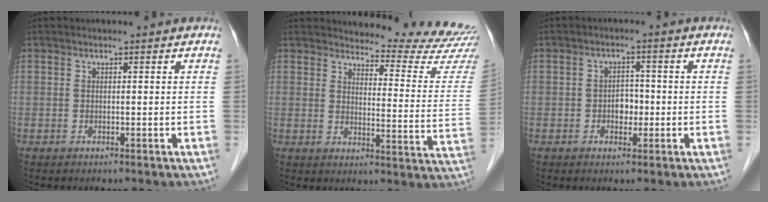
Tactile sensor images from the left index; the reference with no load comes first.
{"total": 14.9, "force": [14.7, -0.7, 2.0], "torque": [-0.021, -0.121, 0.157]}
{"total": 2.8, "force": [-0.7, 2.0, 1.9], "torque": [-0.026, 0.007, -0.011]}